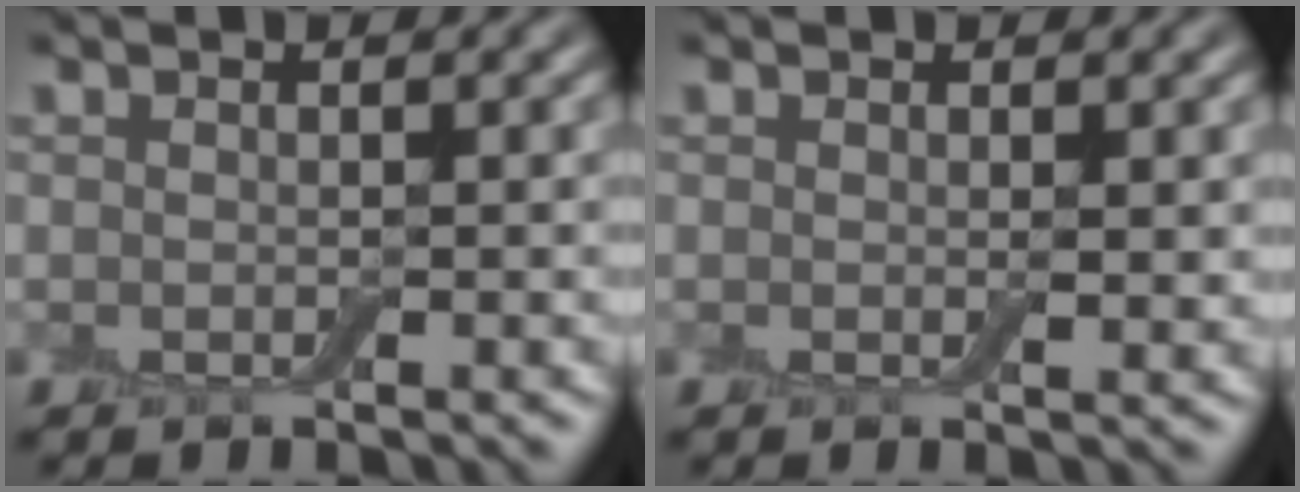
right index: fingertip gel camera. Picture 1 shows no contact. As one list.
[{"total": 0.9, "force": [0.2, 0.3, 0.9], "torque": [-0.012, -0.004, 0.002]}]